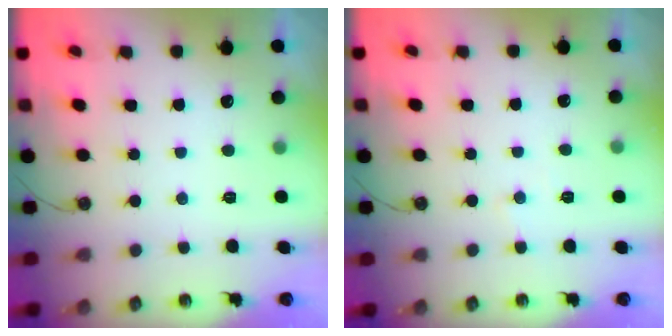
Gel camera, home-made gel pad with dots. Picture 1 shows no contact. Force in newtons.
{"total": 3.7, "press": 3.6, "slide": 0.6}